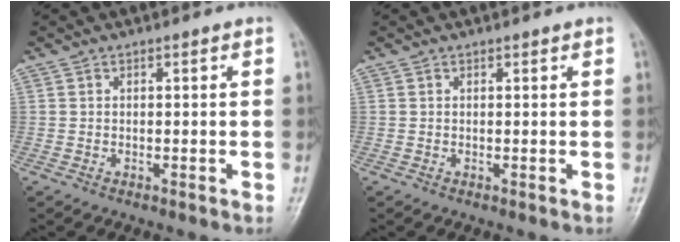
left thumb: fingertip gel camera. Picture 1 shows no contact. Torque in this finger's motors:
{"motor_torque": [-0.16, -0.08, -0.26, -0.20, -0.02]}